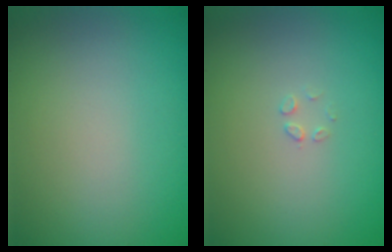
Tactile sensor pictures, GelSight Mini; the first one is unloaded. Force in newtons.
{"total": 0.8, "press": 0.8, "slide": 0.0}